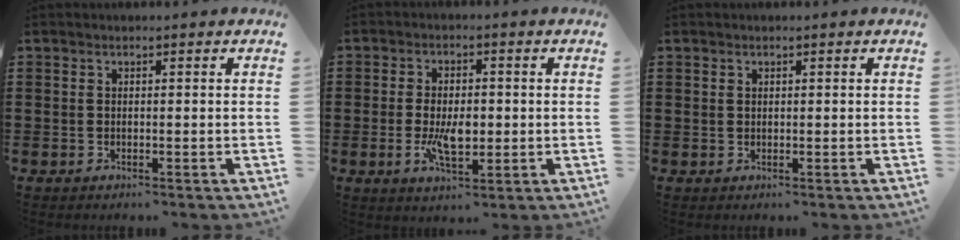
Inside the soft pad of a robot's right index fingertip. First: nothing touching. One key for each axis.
{"total": 5.8, "fx": -0.8, "fy": 2.8, "fz": 5.0, "tx": -0.100, "ty": 0.003, "tz": -0.015}
{"total": 0.6, "fx": 0.2, "fy": 0.5, "fz": 0.1, "tx": -0.004, "ty": 0.002, "tz": 0.005}